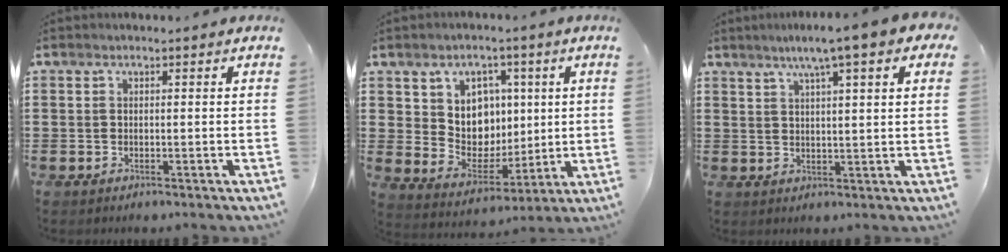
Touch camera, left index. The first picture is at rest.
{"total": 7.9, "force": [2.7, 7.0, 2.5], "torque": [-0.072, -0.012, 0.052]}
{"total": 6.7, "force": [4.3, -0.1, 5.2], "torque": [-0.102, -0.004, 0.070]}